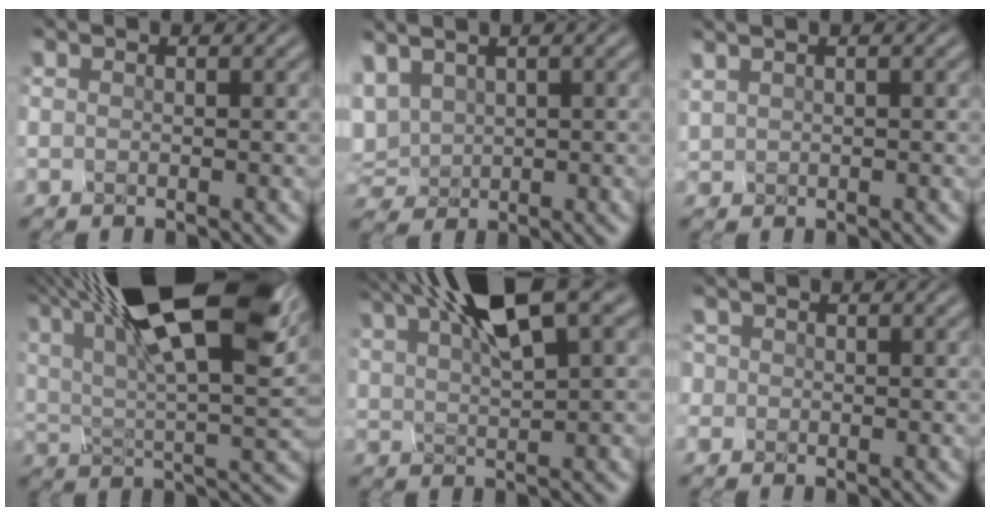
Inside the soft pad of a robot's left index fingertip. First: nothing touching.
{"total": 1.9, "force": [1.8, 0.6, -0.2], "torque": [-0.024, 0.007, 0.063]}
{"total": 1.6, "force": [1.5, 0.4, 0.5], "torque": [-0.003, 0.010, 0.020]}
{"total": 16.1, "force": [9.1, 5.0, 12.4], "torque": [-0.216, 0.027, 0.156]}
{"total": 6.9, "force": [4.5, 1.1, 5.1], "torque": [-0.091, 0.022, 0.097]}
{"total": 1.2, "force": [-0.4, -0.1, -1.1], "torque": [0.011, -0.004, 0.012]}